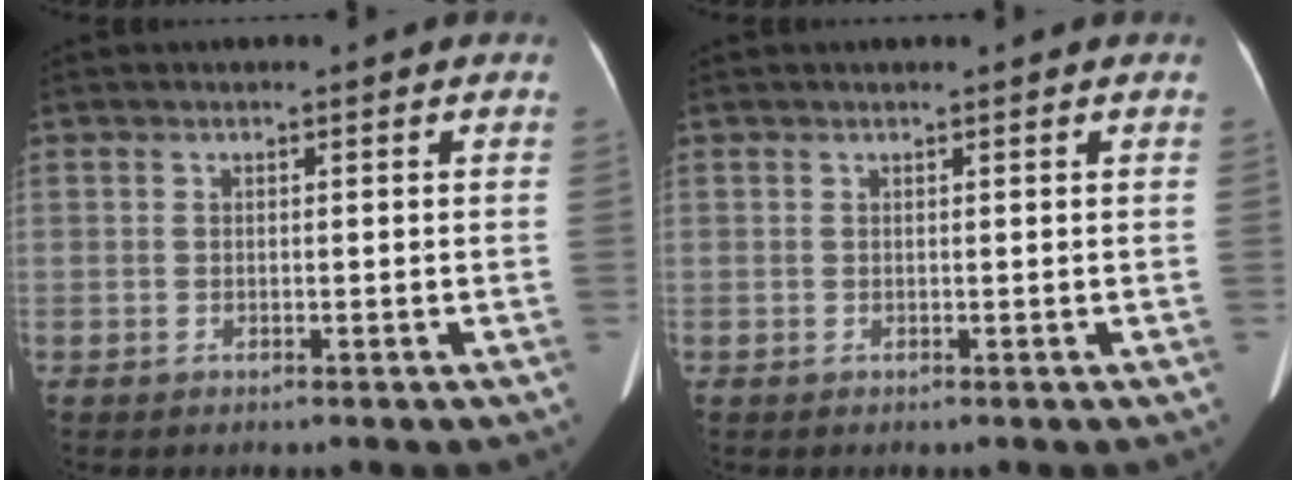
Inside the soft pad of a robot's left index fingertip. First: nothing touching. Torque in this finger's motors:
{"motor_torque": [-0.12, -0.02, 0.03, 0.02]}